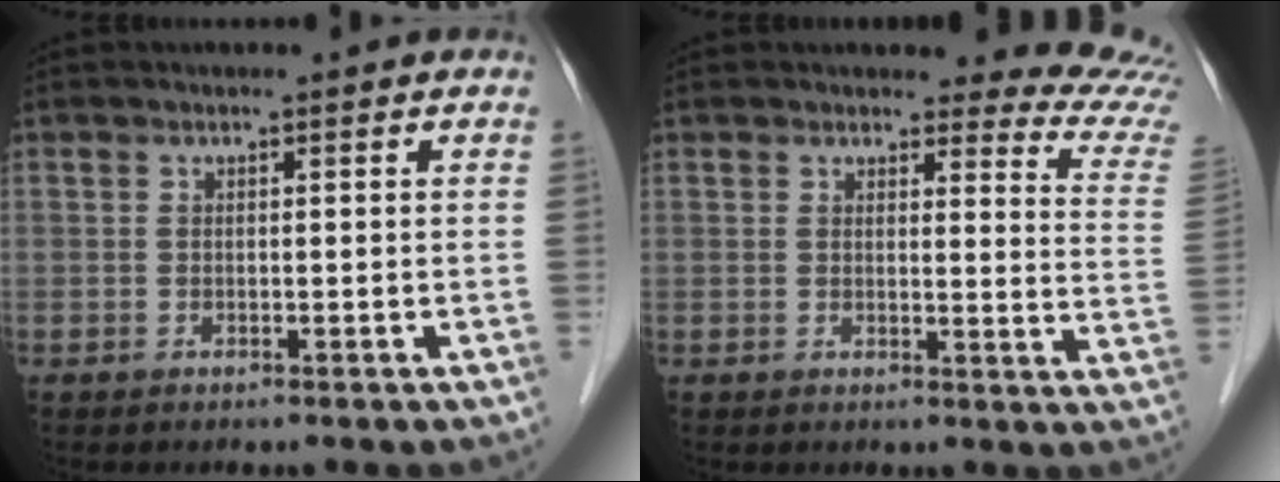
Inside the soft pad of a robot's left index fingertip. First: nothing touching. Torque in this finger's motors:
{"motor_torque": [0.22, -0.25, 0.13, 0.03]}